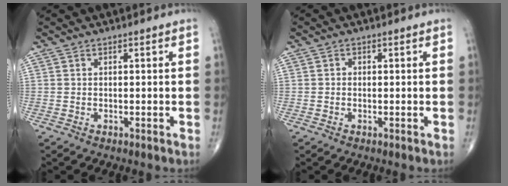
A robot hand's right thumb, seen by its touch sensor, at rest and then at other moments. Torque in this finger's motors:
{"motor_torque": [-0.05, -0.06, 0.19, 0.12, 0.04]}